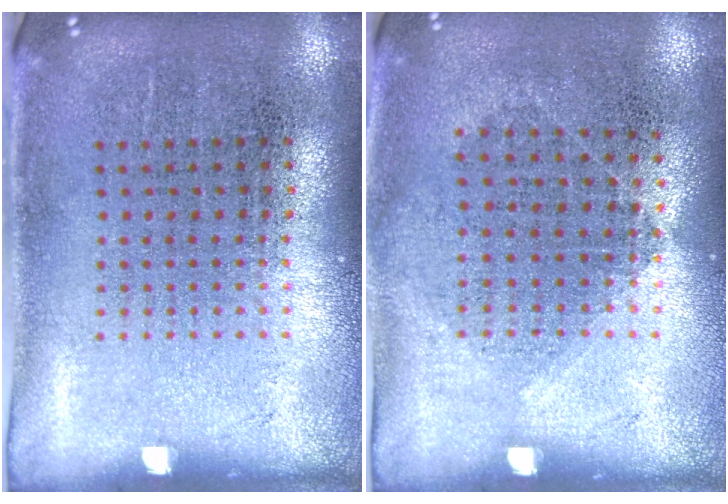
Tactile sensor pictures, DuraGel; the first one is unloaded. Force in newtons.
{"total": 1.0, "press": 0.9, "slide": 0.5}